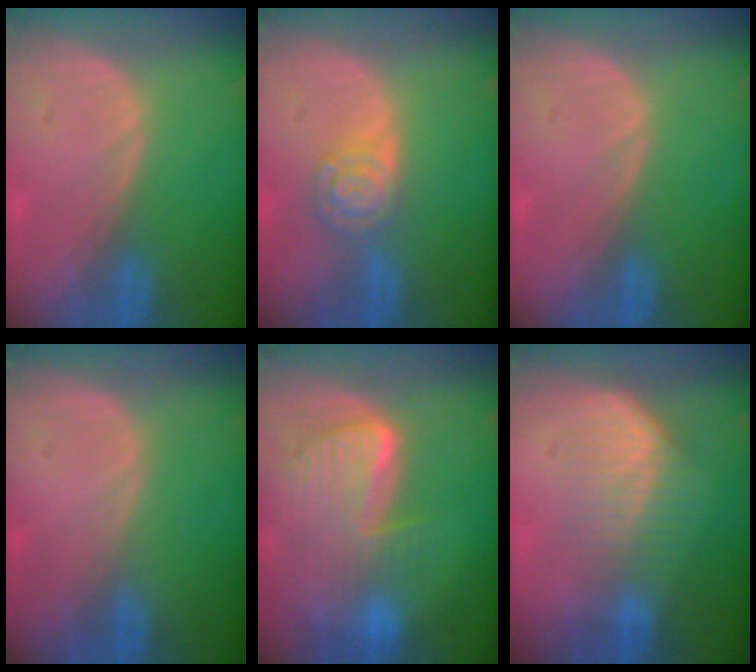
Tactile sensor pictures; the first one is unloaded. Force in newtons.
{"total": 5.4, "press": 4.7, "slide": 2.5}
{"total": 0.0}
{"total": 0.0}
{"total": 9.9, "press": 8.5, "slide": 5.0}
{"total": 7.4, "press": 6.4, "slide": 3.7}